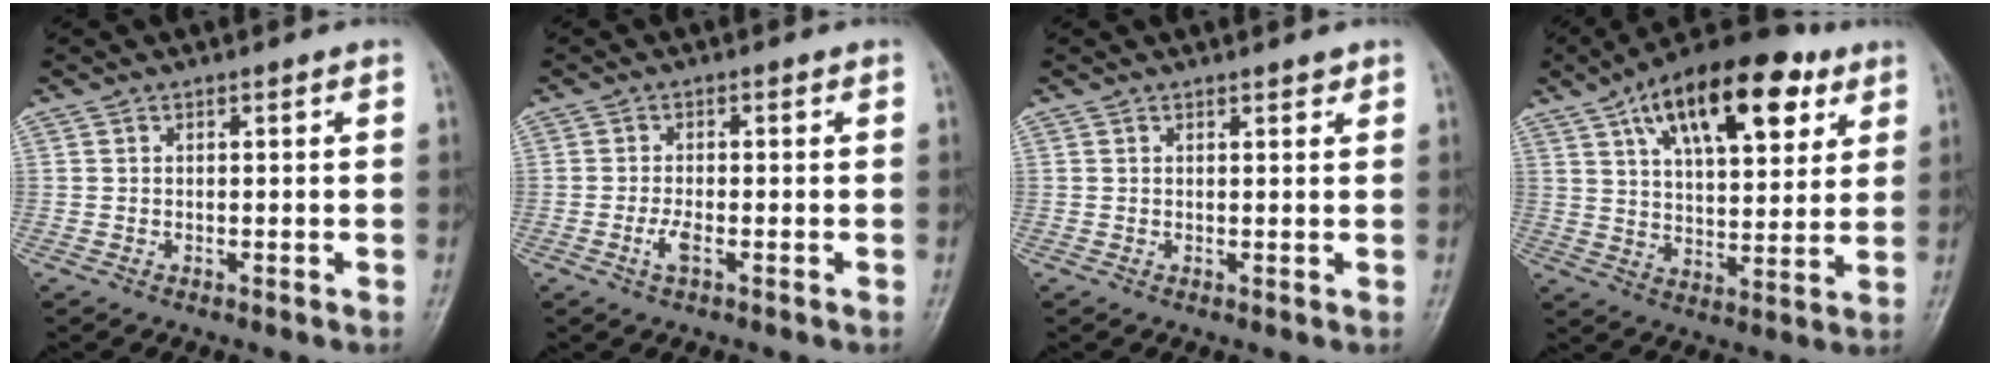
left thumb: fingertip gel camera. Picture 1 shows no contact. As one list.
[{"total": 2.7, "force": [-1.2, 0.9, 2.2], "torque": [-0.051, 0.003, -0.027]}, {"total": 1.2, "force": [0.9, 0.4, 0.6], "torque": [-0.007, -0.005, 0.011]}, {"total": 20.9, "force": [10.2, 9.5, 15.6], "torque": [-0.218, -0.019, 0.165]}]